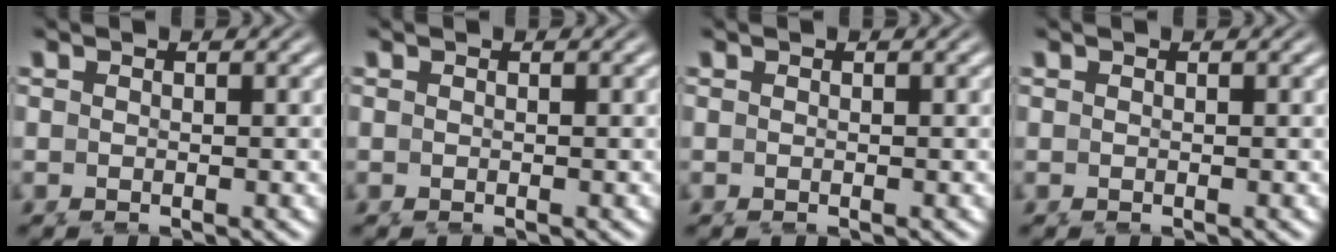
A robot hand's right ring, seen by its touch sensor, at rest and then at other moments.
{"total": 0.0}
{"total": 0.0}
{"total": 0.0}